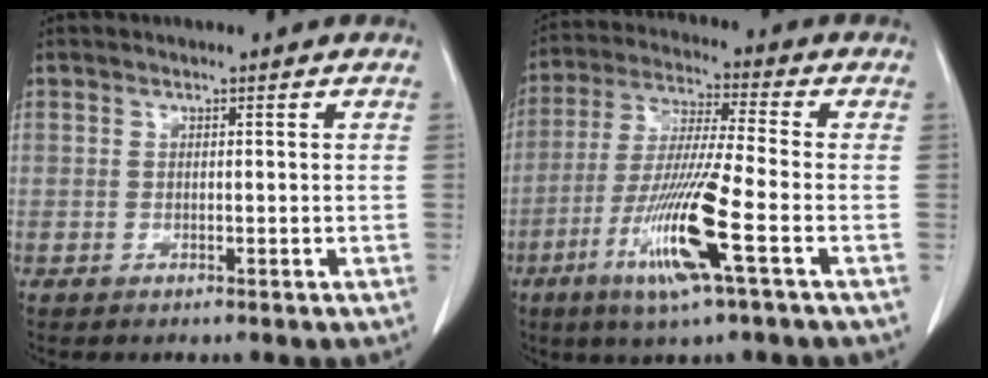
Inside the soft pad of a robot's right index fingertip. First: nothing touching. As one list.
[{"total": 13.3, "force": [-5.3, -0.4, 12.3], "torque": [-0.250, -0.022, -0.102]}]